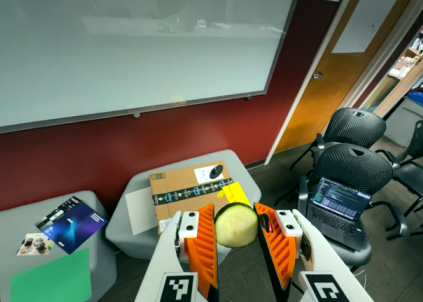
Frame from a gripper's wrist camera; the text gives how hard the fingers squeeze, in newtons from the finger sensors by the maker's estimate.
{"total": 8.9, "left": 9.0, "right": 8.7}